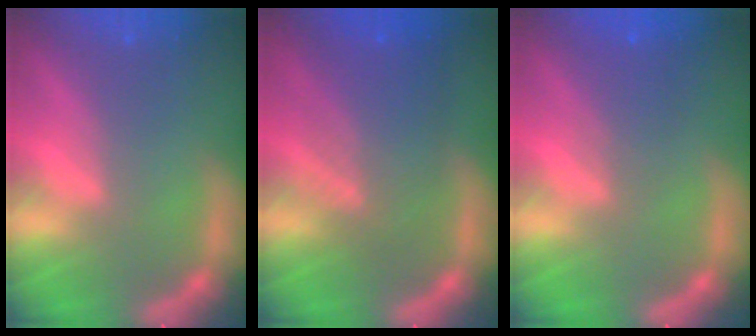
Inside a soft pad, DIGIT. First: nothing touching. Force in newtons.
{"total": 6.6}
{"total": 2.5}